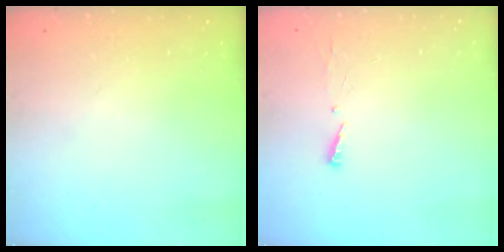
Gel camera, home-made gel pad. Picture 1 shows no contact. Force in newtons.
{"total": 4.1, "press": 4.0, "slide": 1.0}